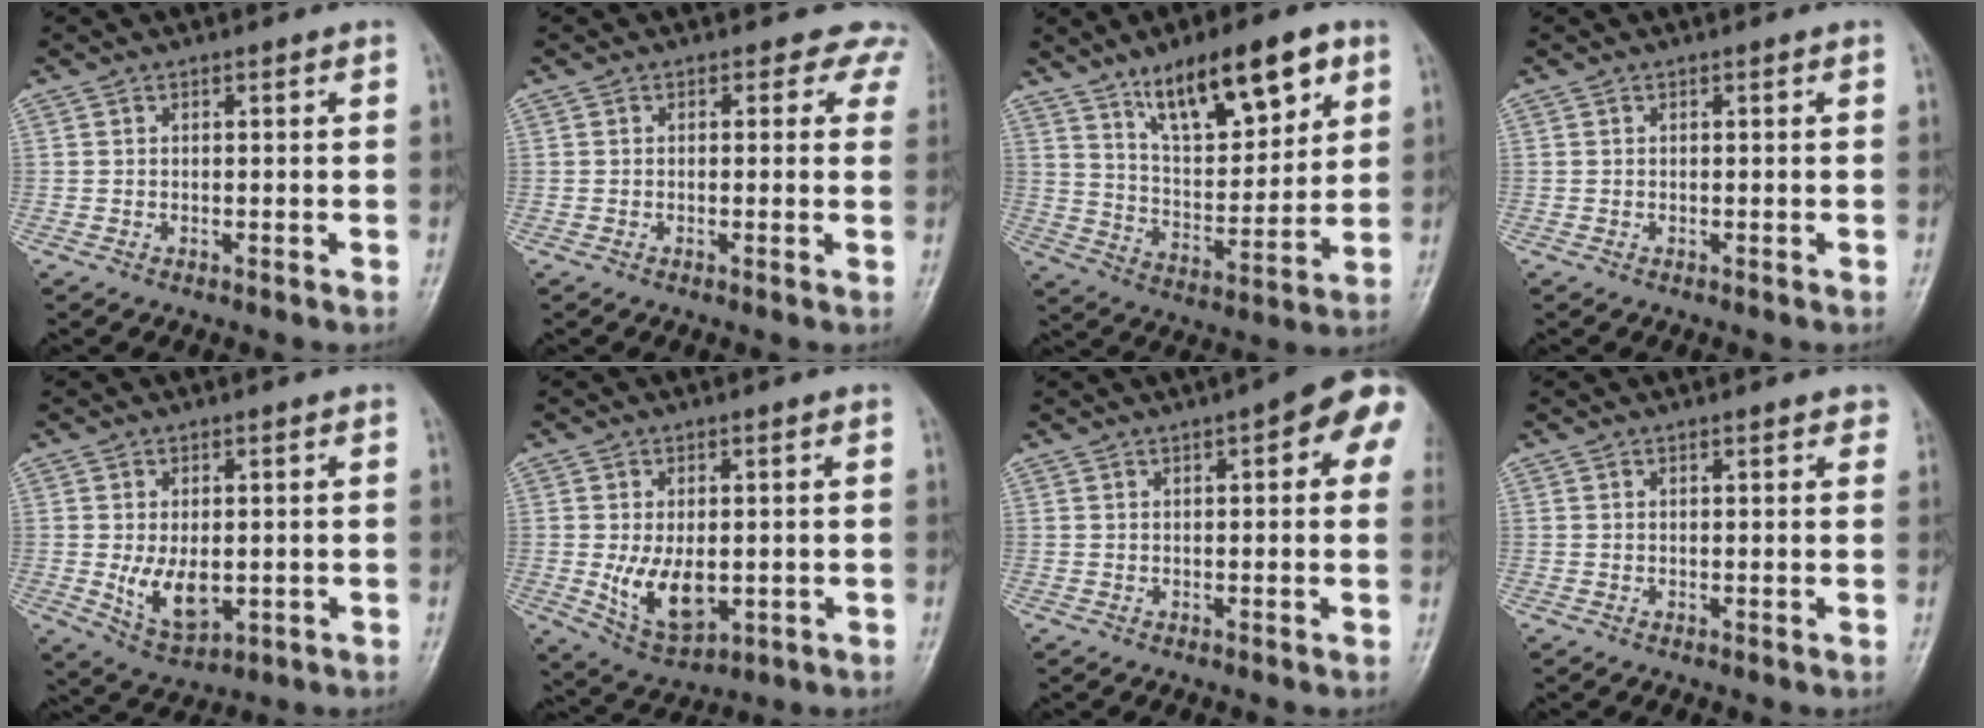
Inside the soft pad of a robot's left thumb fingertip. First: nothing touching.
{"total": 4.0, "force": [3.0, 2.6, 0.6], "torque": [0.031, -0.009, 0.005]}
{"total": 17.6, "force": [10.0, 6.6, 12.8], "torque": [-0.167, -0.040, 0.171]}
{"total": 0.0}
{"total": 7.2, "force": [-0.7, 4.3, 5.7], "torque": [-0.085, -0.017, 0.002]}
{"total": 8.6, "force": [-1.0, 5.1, 6.9], "torque": [-0.107, -0.017, -0.001]}
{"total": 10.5, "force": [4.1, 3.4, 9.1], "torque": [-0.087, 0.007, 0.038]}
{"total": 2.1, "force": [1.6, 0.8, 1.2], "torque": [-0.001, 0.000, 0.014]}